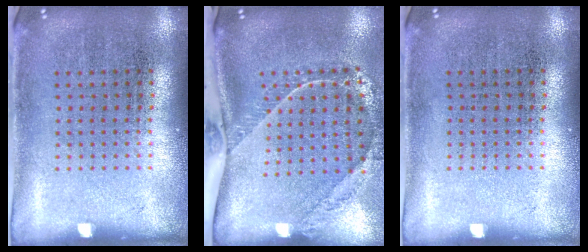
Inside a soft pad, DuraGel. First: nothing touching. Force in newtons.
{"total": 2.3, "press": 1.7, "slide": 1.5}
{"total": 0.0}